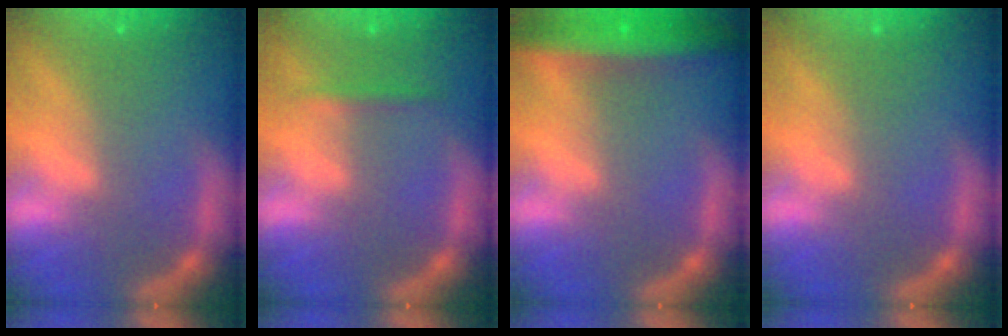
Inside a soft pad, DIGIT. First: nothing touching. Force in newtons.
{"total": 1.4}
{"total": 7.0}
{"total": 0.0}